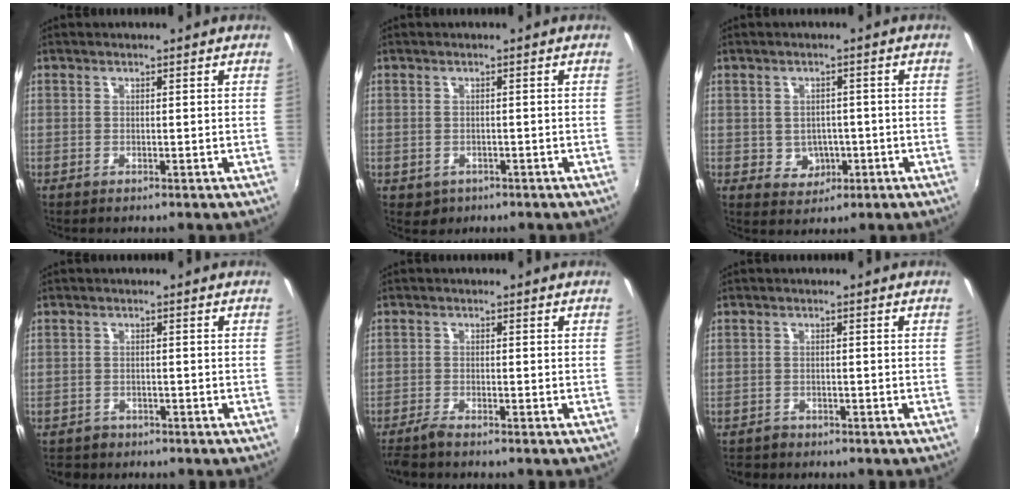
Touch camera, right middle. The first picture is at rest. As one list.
[{"total": 2.6, "force": [-0.8, 2.2, 0.9], "torque": [-0.022, -0.004, -0.007]}, {"total": 4.6, "force": [-0.8, 4.3, 1.5], "torque": [-0.035, 0.007, 0.000]}, {"total": 2.6, "force": [-1.8, 1.8, 0.3], "torque": [-0.015, -0.002, -0.027]}, {"total": 2.6, "force": [-2.4, 0.1, 1.1], "torque": [-0.037, -0.007, -0.049]}, {"total": 1.9, "force": [-1.5, 1.2, 0.1], "torque": [-0.010, -0.001, -0.025]}]